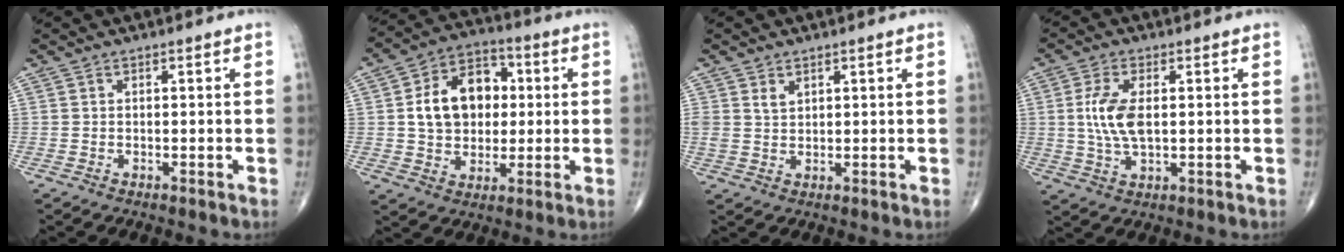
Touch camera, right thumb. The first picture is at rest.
{"total": 14.0, "force": [1.7, 10.3, 9.3], "torque": [-0.117, 0.016, 0.026]}
{"total": 2.4, "force": [1.3, 1.5, 1.2], "torque": [-0.019, -0.008, 0.032]}
{"total": 7.7, "force": [0.7, 3.7, 6.8], "torque": [-0.145, -0.004, 0.014]}